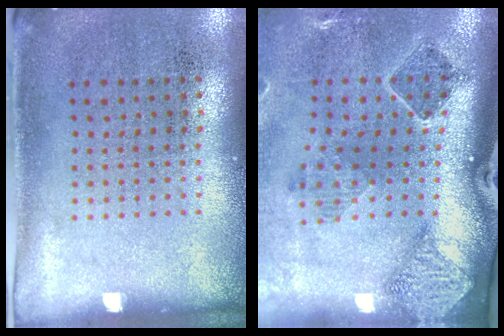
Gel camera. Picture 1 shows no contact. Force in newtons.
{"total": 1.9, "press": 1.6, "slide": 1.0}